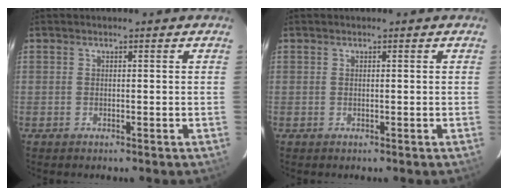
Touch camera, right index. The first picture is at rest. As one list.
[{"total": 0.0}]